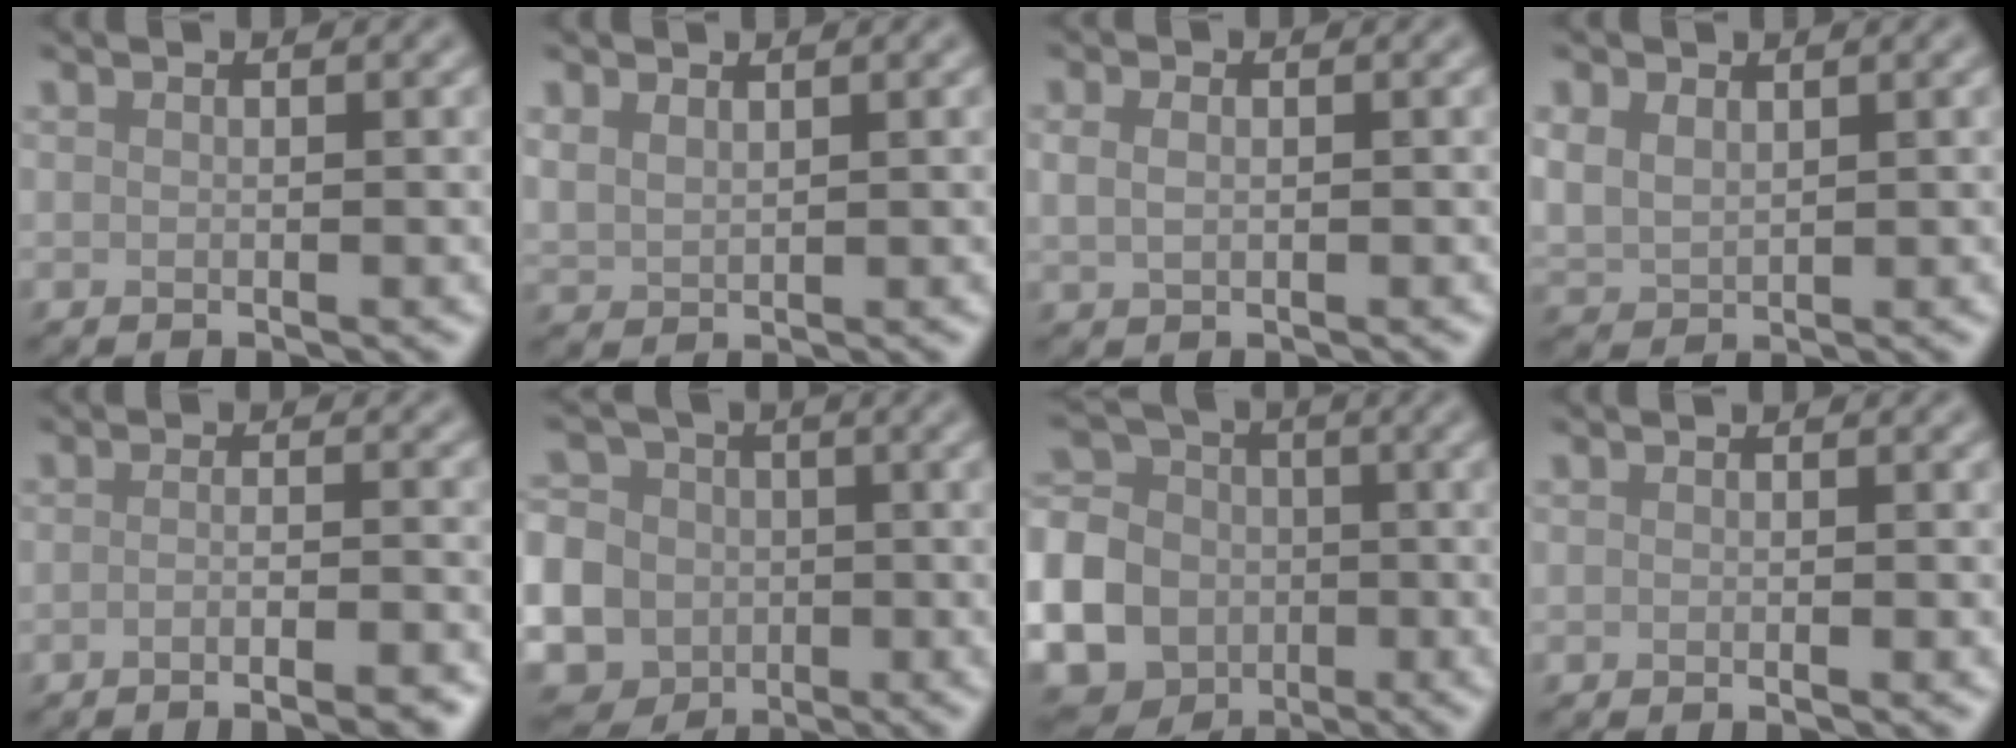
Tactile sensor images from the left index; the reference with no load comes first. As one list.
[{"total": 1.6, "force": [1.2, 0.9, 0.6], "torque": [-0.019, -0.001, 0.029]}, {"total": 1.5, "force": [0.2, 1.1, 1.1], "torque": [-0.022, -0.001, 0.009]}, {"total": 2.7, "force": [1.4, 1.9, 1.3], "torque": [-0.035, -0.003, 0.033]}, {"total": 4.6, "force": [-3.0, 1.3, 3.3], "torque": [-0.033, 0.004, -0.040]}, {"total": 16.6, "force": [-5.0, 14.9, 5.2], "torque": [-0.141, -0.025, -0.118]}, {"total": 18.5, "force": [-6.1, 16.2, 6.5], "torque": [-0.184, -0.026, -0.139]}, {"total": 0.7, "force": [-0.3, 0.1, 0.6], "torque": [-0.005, -0.002, -0.006]}]